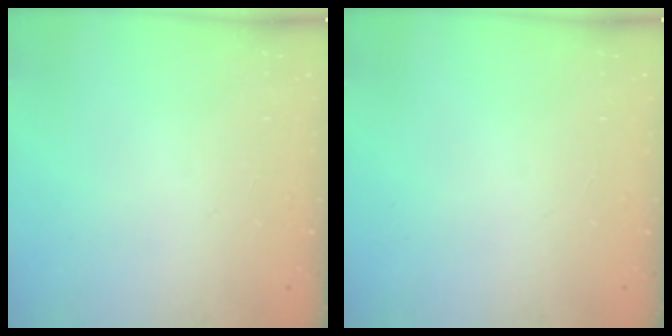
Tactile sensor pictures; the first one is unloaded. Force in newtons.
{"total": 0.0}